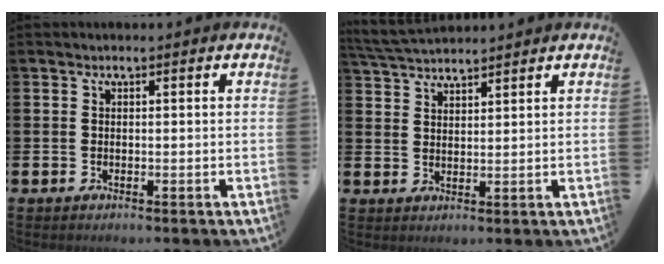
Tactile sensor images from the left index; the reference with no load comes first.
{"total": 4.1, "force": [4.0, 0.5, 0.8], "torque": [-0.027, -0.014, 0.074]}